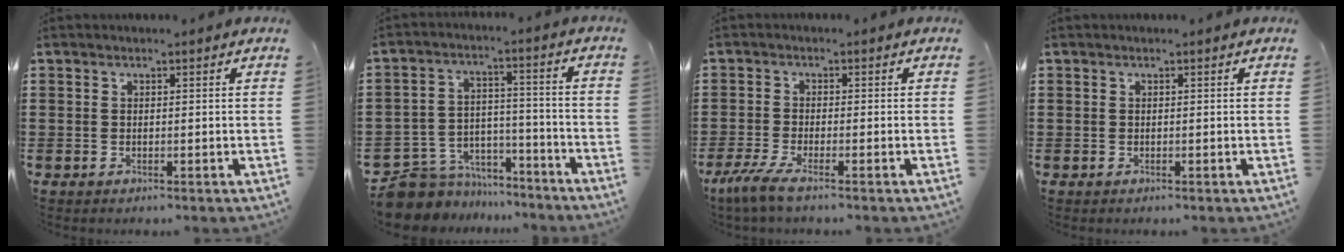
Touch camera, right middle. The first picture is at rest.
{"total": 7.2, "force": [-6.9, 2.3, 0.0], "torque": [-0.018, 0.005, -0.141]}
{"total": 3.7, "force": [-2.7, 0.3, 2.5], "torque": [-0.064, -0.011, -0.056]}
{"total": 0.0}